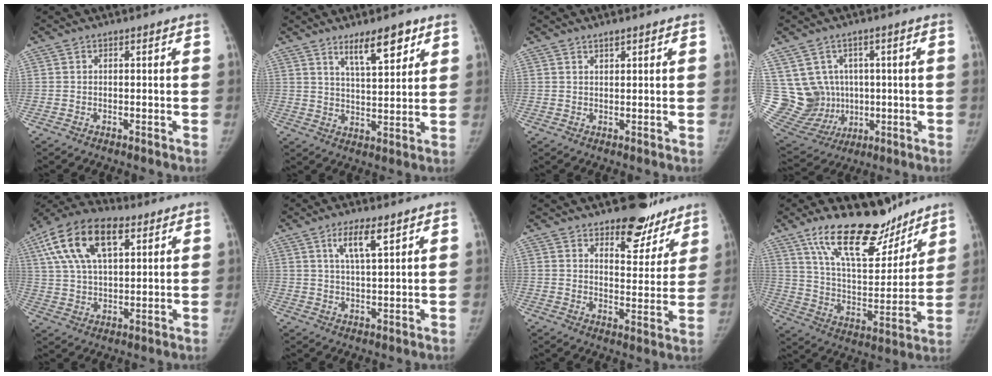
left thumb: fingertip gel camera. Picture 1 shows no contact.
{"total": 8.8, "force": [5.6, 2.7, 6.2], "torque": [-0.080, -0.035, 0.096]}
{"total": 1.2, "force": [1.0, 0.3, 0.5], "torque": [0.000, -0.008, 0.018]}
{"total": 13.2, "force": [1.8, 12.2, 4.7], "torque": [-0.064, 0.013, 0.068]}
{"total": 16.0, "force": [6.7, 8.4, 11.8], "torque": [-0.208, 0.009, 0.118]}
{"total": 6.1, "force": [3.4, 1.5, 4.8], "torque": [-0.081, -0.016, 0.062]}
{"total": 11.9, "force": [9.3, 5.6, 4.9], "torque": [-0.012, -0.067, 0.128]}
{"total": 20.9, "force": [15.3, 8.3, 11.5], "torque": [-0.139, -0.085, 0.260]}